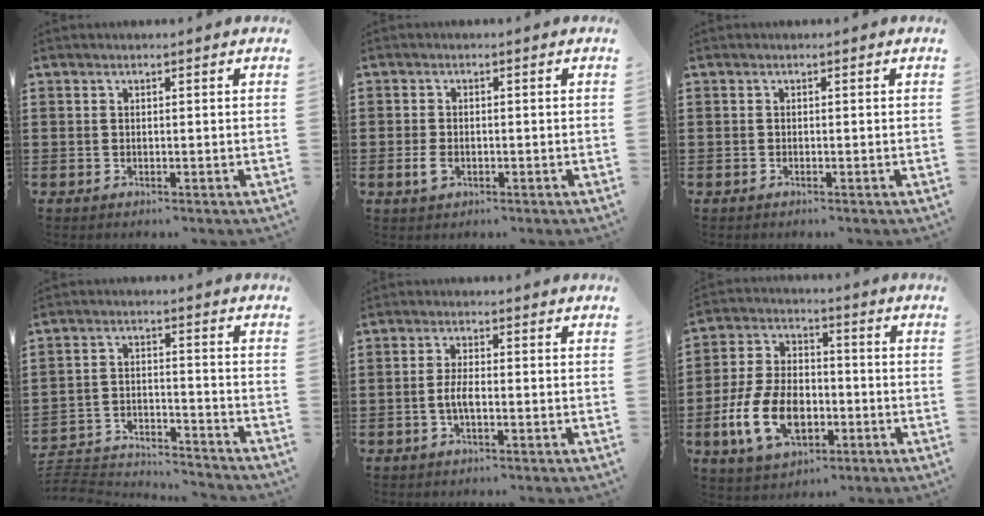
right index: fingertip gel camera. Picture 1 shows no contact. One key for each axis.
{"total": 1.7, "fx": -0.6, "fy": 1.1, "fz": 1.1, "tx": -0.029, "ty": -0.002, "tz": -0.013}
{"total": 0.0}
{"total": 4.2, "fx": -4.1, "fy": 0.4, "fz": 0.6, "tx": -0.028, "ty": -0.005, "tz": -0.090}
{"total": 2.9, "fx": -0.6, "fy": 0.8, "fz": 2.7, "tx": -0.063, "ty": -0.002, "tz": -0.016}
{"total": 11.5, "fx": -3.8, "fy": 7.0, "fz": 8.4, "tx": -0.202, "ty": -0.003, "tz": -0.070}